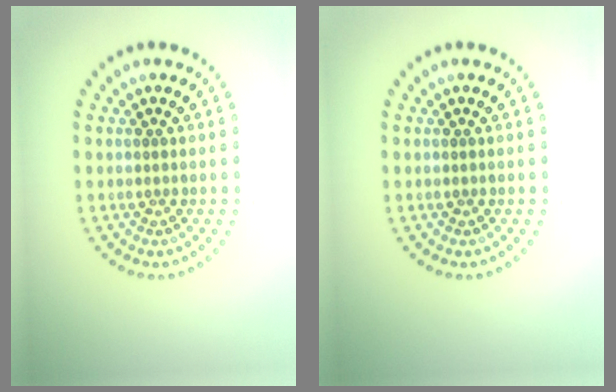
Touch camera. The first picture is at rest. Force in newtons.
{"total": 0.0}